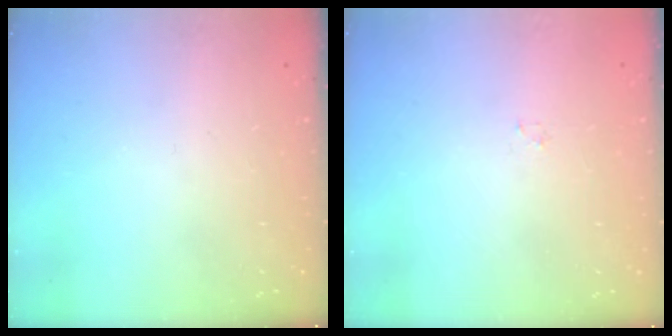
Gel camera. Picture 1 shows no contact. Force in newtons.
{"total": 0.8, "press": 0.8, "slide": 0.2}